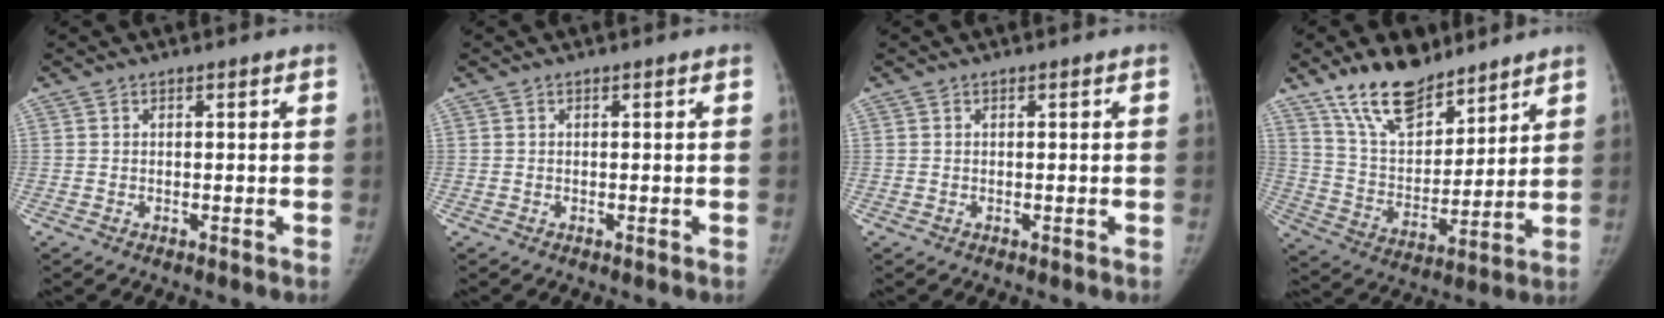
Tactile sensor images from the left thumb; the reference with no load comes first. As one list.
[{"total": 0.0}, {"total": 0.0}, {"total": 15.8, "force": [11.9, 7.1, 7.7], "torque": [-0.096, -0.068, 0.220]}]